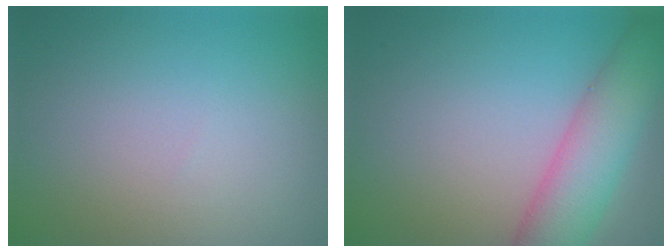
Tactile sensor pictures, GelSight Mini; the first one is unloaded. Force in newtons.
{"total": 6.4, "press": 6.4, "slide": 0.4}